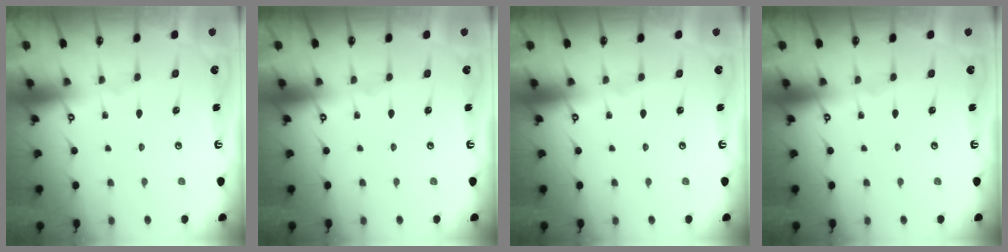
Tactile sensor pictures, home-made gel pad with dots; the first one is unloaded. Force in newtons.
{"total": 0.0}
{"total": 0.0}
{"total": 0.0}